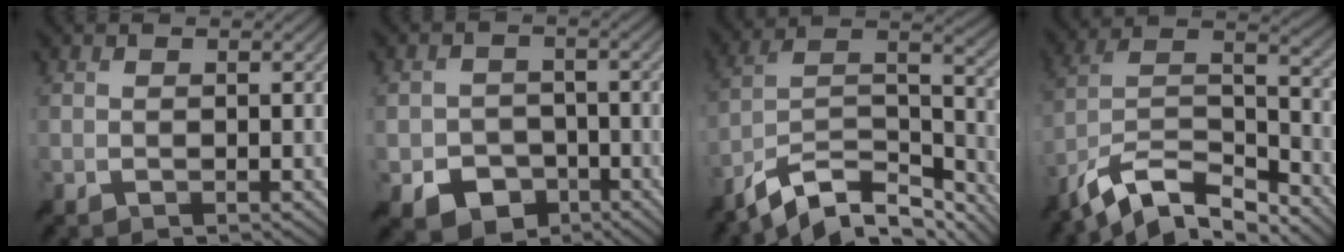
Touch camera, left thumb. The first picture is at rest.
{"total": 5.7, "force": [-3.0, 4.4, 2.1], "torque": [-0.039, -0.013, -0.051]}
{"total": 12.4, "force": [-9.3, 4.4, 6.8], "torque": [-0.140, -0.002, -0.172]}
{"total": 12.3, "force": [-9.4, 3.8, 6.9], "torque": [-0.143, 0.000, -0.179]}